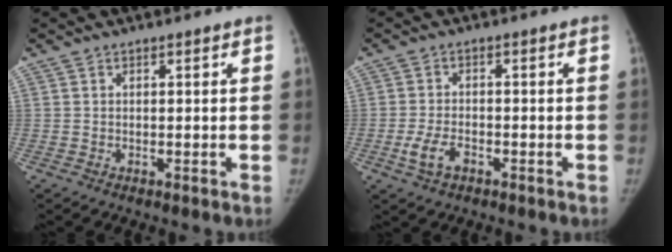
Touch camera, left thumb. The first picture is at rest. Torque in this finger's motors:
{"motor_torque": [-0.07, 0.12, 0.15, 0.18, 0.00]}